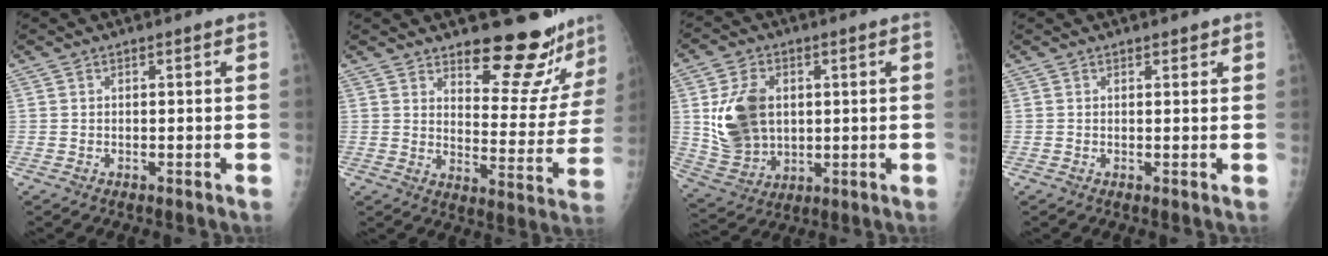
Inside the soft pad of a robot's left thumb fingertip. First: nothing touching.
{"total": 16.4, "force": [14.4, 4.6, 6.3], "torque": [-0.029, -0.131, 0.184]}
{"total": 13.1, "force": [1.9, 9.8, 8.6], "torque": [-0.128, -0.013, 0.050]}
{"total": 1.1, "force": [0.8, 0.6, 0.5], "torque": [0.002, -0.003, 0.008]}